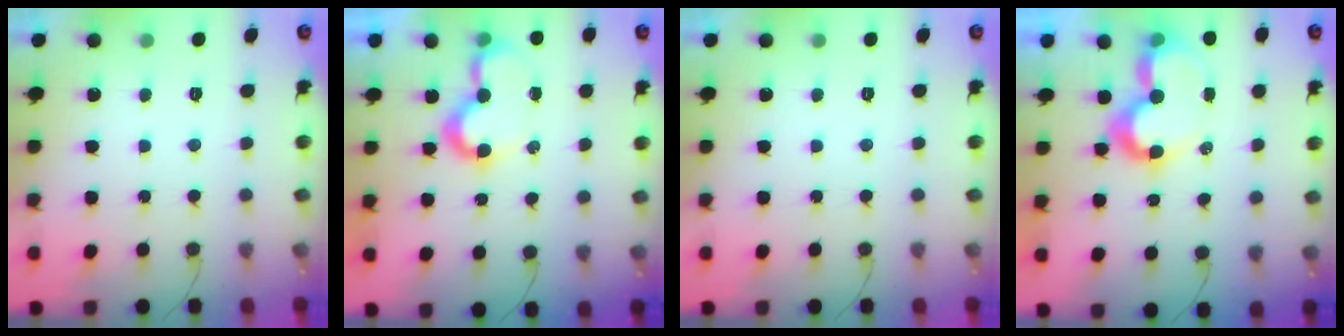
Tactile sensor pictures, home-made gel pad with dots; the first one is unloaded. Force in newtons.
{"total": 8.3, "press": 8.2, "slide": 1.0}
{"total": 0.0}
{"total": 10.0, "press": 9.9, "slide": 1.0}